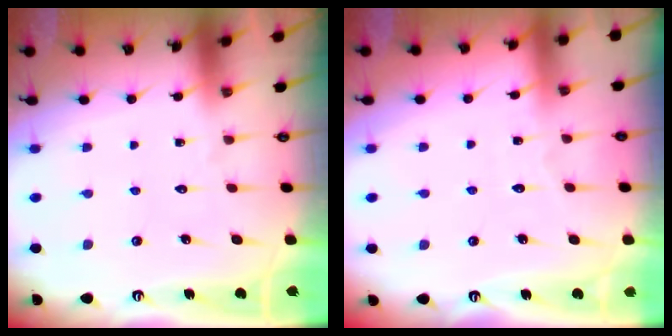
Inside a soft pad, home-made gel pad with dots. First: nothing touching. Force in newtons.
{"total": 2.6, "press": 2.6, "slide": 0.4}